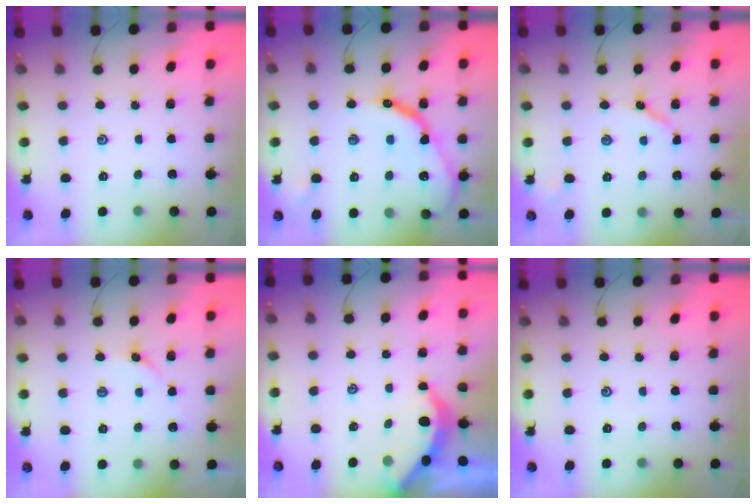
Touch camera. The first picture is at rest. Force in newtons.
{"total": 14.2, "press": 14.2, "slide": 1.2}
{"total": 5.3, "press": 5.3, "slide": 0.5}
{"total": 3.8, "press": 3.7, "slide": 0.5}
{"total": 3.6, "press": 3.6, "slide": 0.4}
{"total": 0.0}